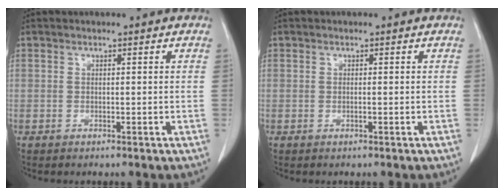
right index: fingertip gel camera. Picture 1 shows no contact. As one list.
[{"total": 0.0}]